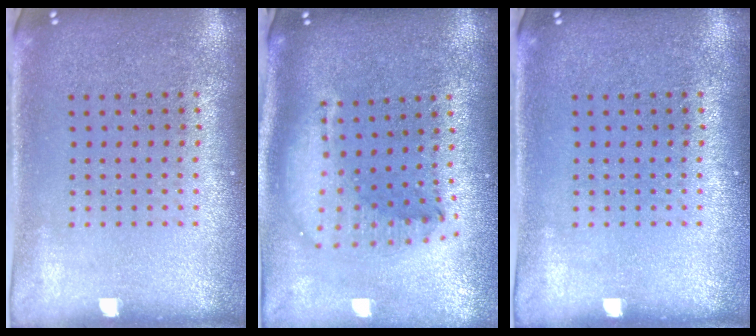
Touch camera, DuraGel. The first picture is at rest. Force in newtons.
{"total": 2.2, "press": 1.7, "slide": 1.4}
{"total": 0.0}